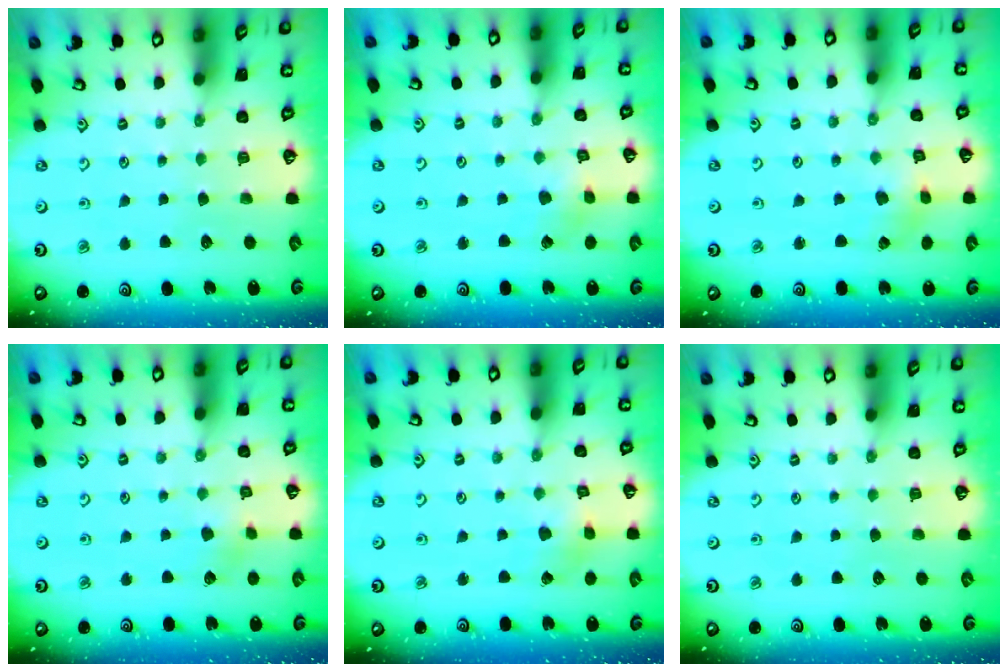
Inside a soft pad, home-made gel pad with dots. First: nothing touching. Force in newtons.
{"total": 2.4, "press": 2.4, "slide": 0.2}
{"total": 2.0, "press": 2.0, "slide": 0.2}
{"total": 2.7, "press": 2.6, "slide": 0.5}
{"total": 2.8, "press": 2.8, "slide": 0.3}
{"total": 0.0}